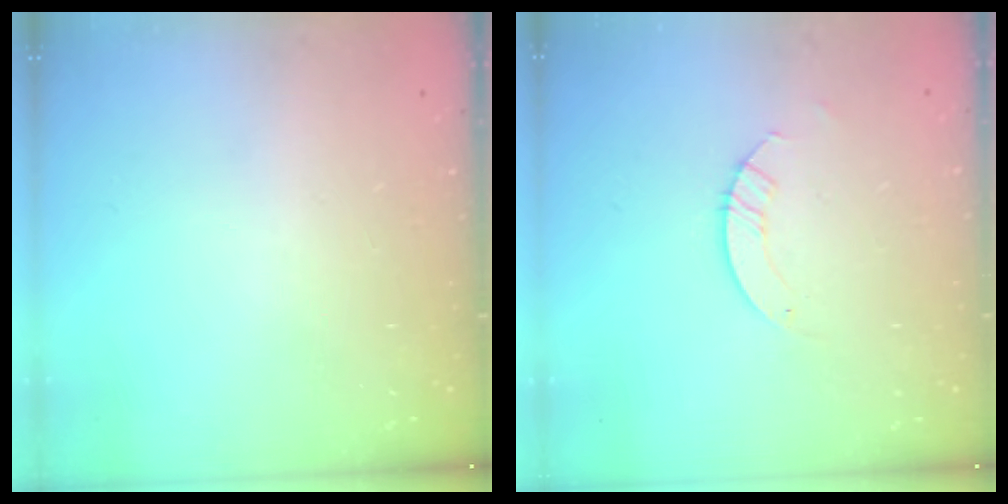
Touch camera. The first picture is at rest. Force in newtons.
{"total": 3.2, "press": 3.2, "slide": 0.3}